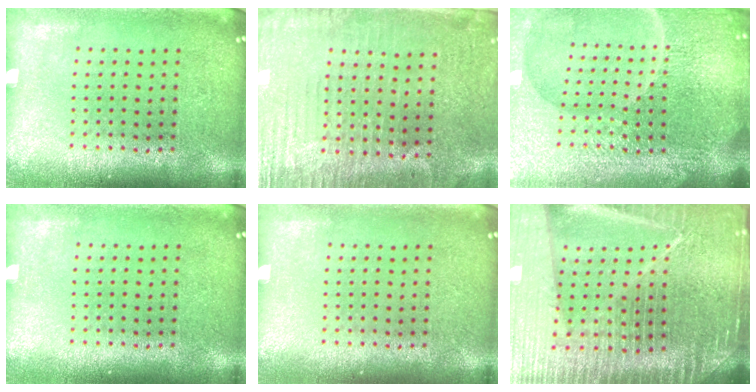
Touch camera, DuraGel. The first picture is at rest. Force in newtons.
{"total": 3.1, "press": 2.8, "slide": 1.4}
{"total": 7.0, "press": 6.2, "slide": 3.4}
{"total": 0.0}
{"total": 0.0}
{"total": 6.7, "press": 5.8, "slide": 3.4}